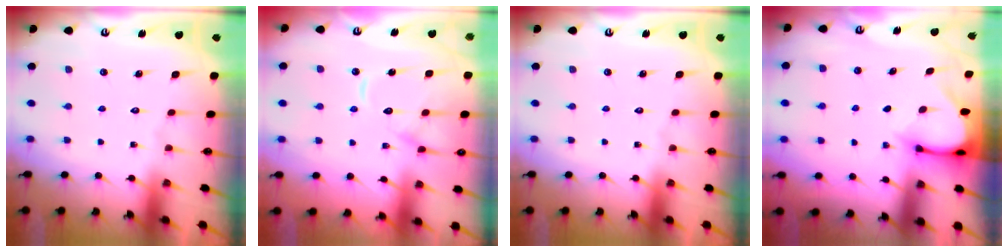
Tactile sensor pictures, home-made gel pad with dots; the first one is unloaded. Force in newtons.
{"total": 11.4, "press": 11.4, "slide": 1.1}
{"total": 0.0}
{"total": 3.4, "press": 3.3, "slide": 0.3}